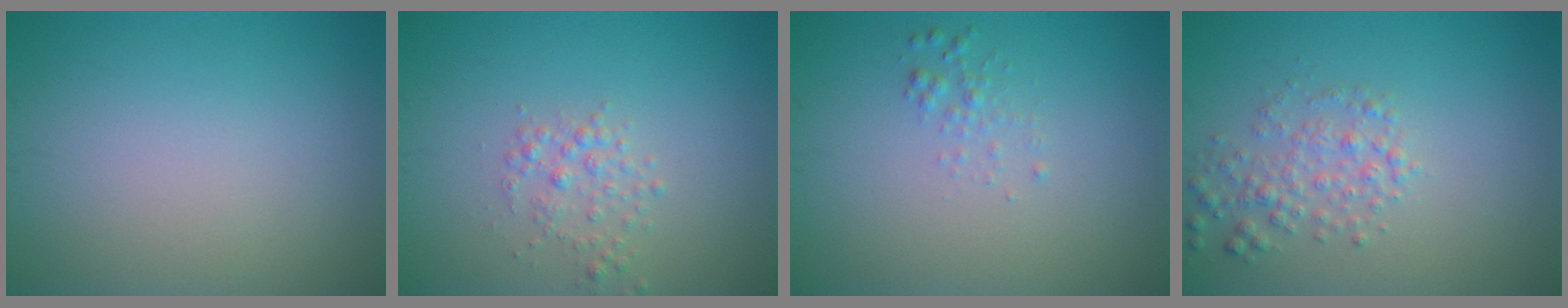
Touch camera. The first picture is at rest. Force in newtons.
{"total": 1.7, "press": 1.7, "slide": 0.1}
{"total": 1.0, "press": 1.0, "slide": 0.0}
{"total": 2.5, "press": 2.5, "slide": 0.1}